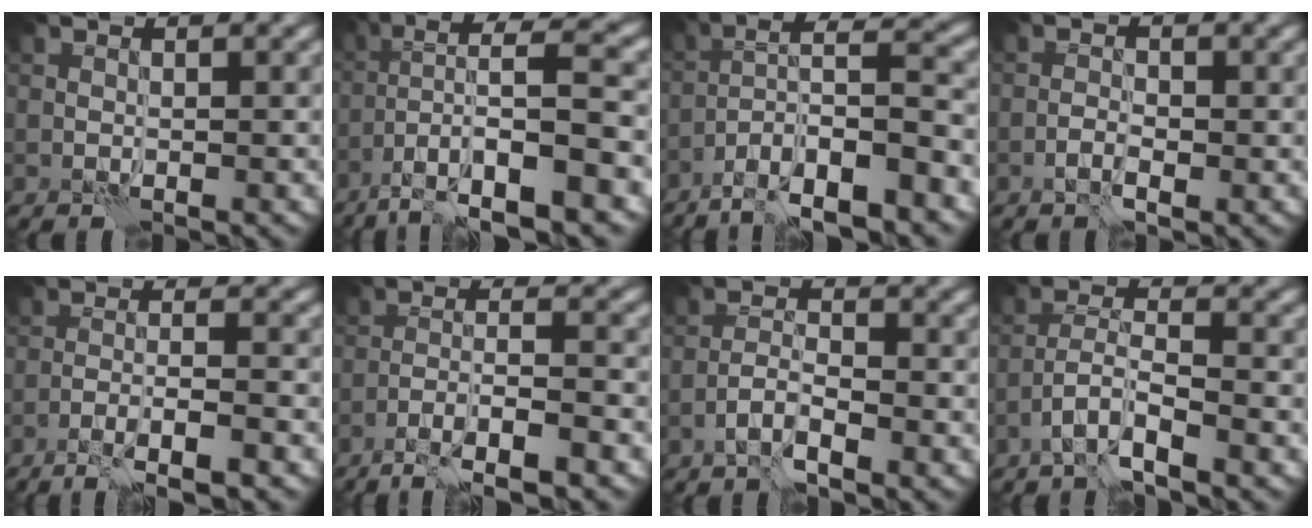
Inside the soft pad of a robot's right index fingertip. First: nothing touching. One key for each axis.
{"total": 11.1, "fx": -4.6, "fy": 2.4, "fz": 9.8, "tx": -0.165, "ty": 0.019, "tz": -0.076}
{"total": 9.6, "fx": -5.8, "fy": 2.2, "fz": 7.4, "tx": -0.116, "ty": 0.015, "tz": -0.103}
{"total": 1.7, "fx": -0.9, "fy": 0.7, "fz": 1.3, "tx": -0.022, "ty": 0.004, "tz": -0.021}
{"total": 5.1, "fx": -3.3, "fy": 0.7, "fz": 3.8, "tx": -0.056, "ty": 0.008, "tz": -0.064}
{"total": 6.7, "fx": -4.4, "fy": 1.1, "fz": 4.9, "tx": -0.075, "ty": 0.008, "tz": -0.081}
{"total": 2.5, "fx": -1.7, "fy": 0.7, "fz": 1.8, "tx": -0.035, "ty": 0.009, "tz": -0.038}
{"total": 4.0, "fx": -2.6, "fy": 0.9, "fz": 2.9, "tx": -0.056, "ty": 0.006, "tz": -0.059}